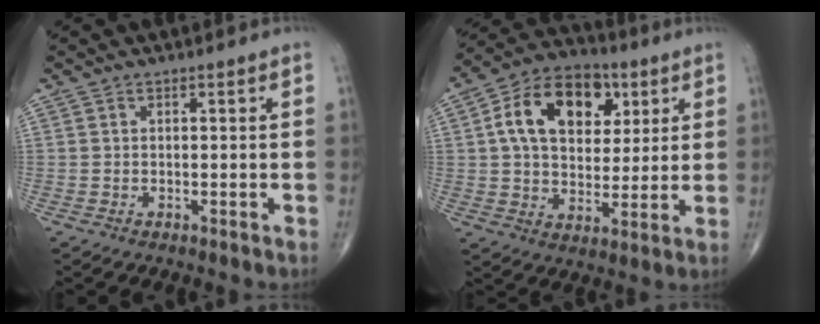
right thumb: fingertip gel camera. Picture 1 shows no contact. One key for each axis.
{"total": 17.4, "fx": 5.3, "fy": 11.6, "fz": 11.9, "tx": -0.171, "ty": 0.001, "tz": 0.085}